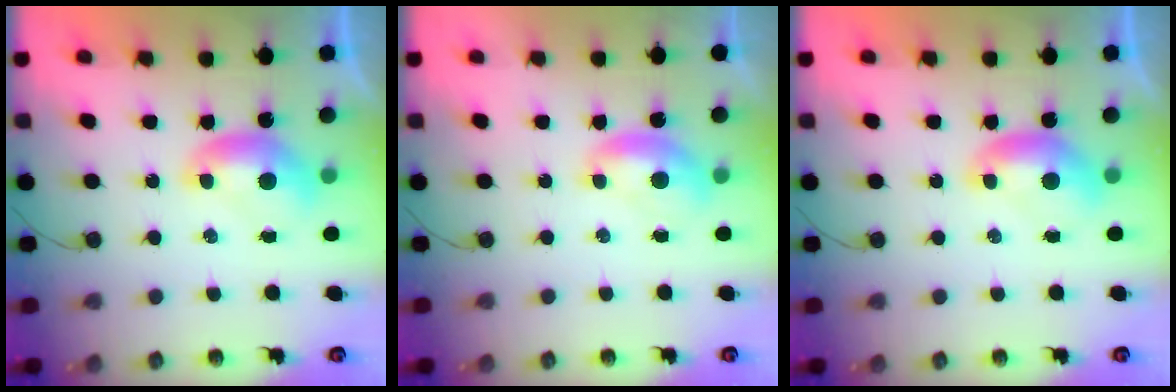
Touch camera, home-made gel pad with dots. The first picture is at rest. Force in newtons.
{"total": 1.1, "press": 0.8, "slide": 0.8}
{"total": 0.0}